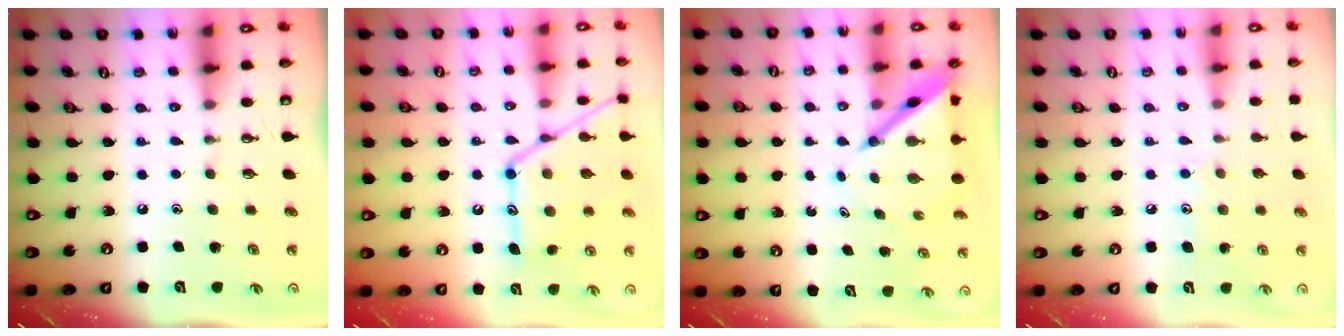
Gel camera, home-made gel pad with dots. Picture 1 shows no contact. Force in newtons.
{"total": 17.9, "press": 17.8, "slide": 1.4}
{"total": 6.5, "press": 6.4, "slide": 0.7}
{"total": 7.0, "press": 7.0, "slide": 0.6}